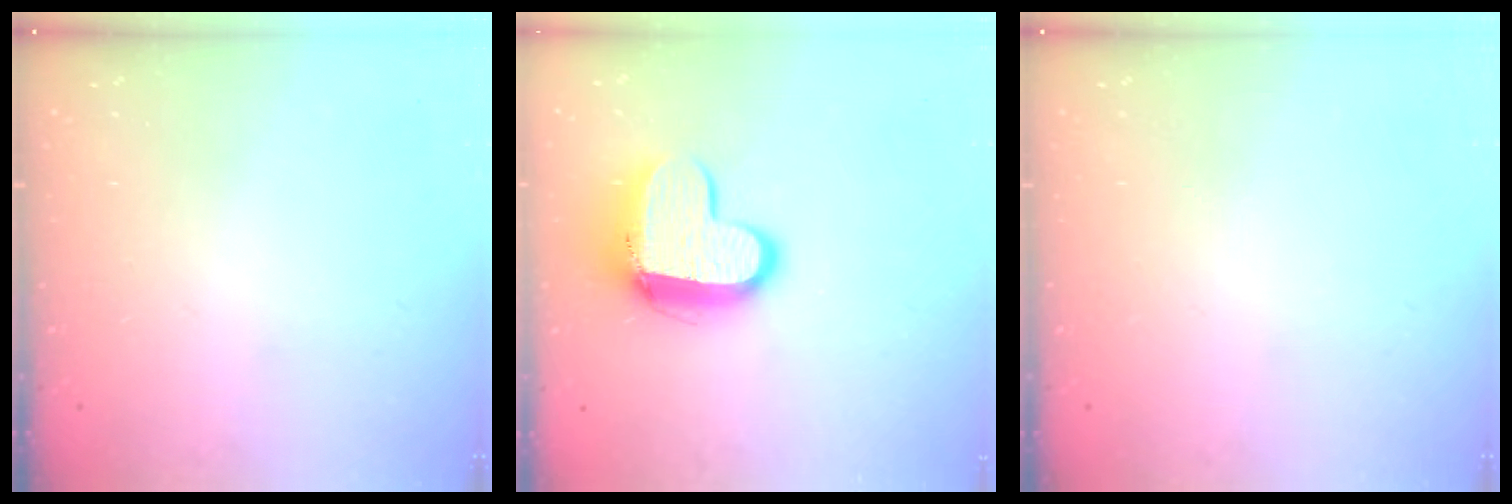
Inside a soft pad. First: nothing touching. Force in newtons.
{"total": 12.1, "press": 12.0, "slide": 0.9}
{"total": 0.0}